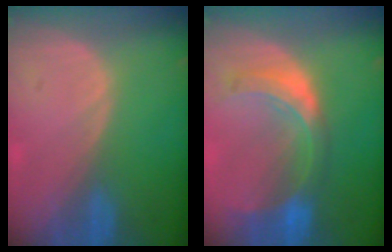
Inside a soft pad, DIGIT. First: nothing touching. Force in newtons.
{"total": 8.2, "press": 7.3, "slide": 3.8}